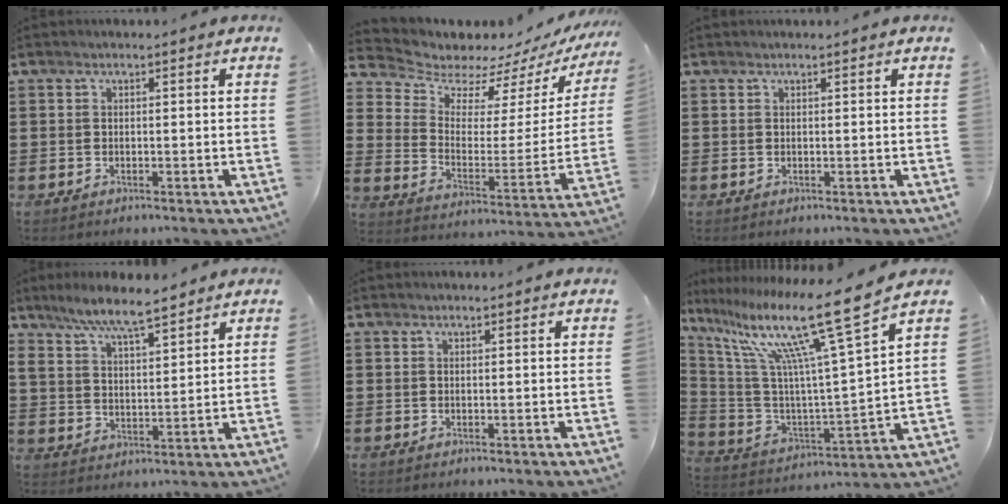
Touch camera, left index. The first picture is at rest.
{"total": 7.1, "force": [6.6, 2.6, 0.8], "torque": [-0.051, -0.055, 0.114]}
{"total": 0.0}
{"total": 6.8, "force": [5.9, 0.6, 3.2], "torque": [-0.082, -0.016, 0.106]}
{"total": 0.0}
{"total": 17.2, "force": [11.3, 1.4, 12.9], "torque": [-0.260, -0.067, 0.175]}